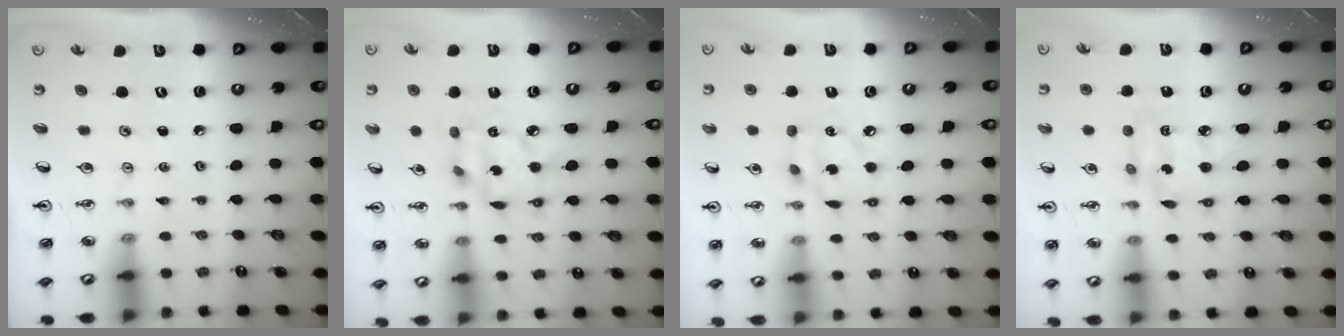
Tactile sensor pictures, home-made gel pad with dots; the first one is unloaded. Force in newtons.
{"total": 11.1, "press": 11.1, "slide": 0.7}
{"total": 8.3, "press": 8.3, "slide": 0.2}
{"total": 8.2, "press": 8.2, "slide": 0.7}